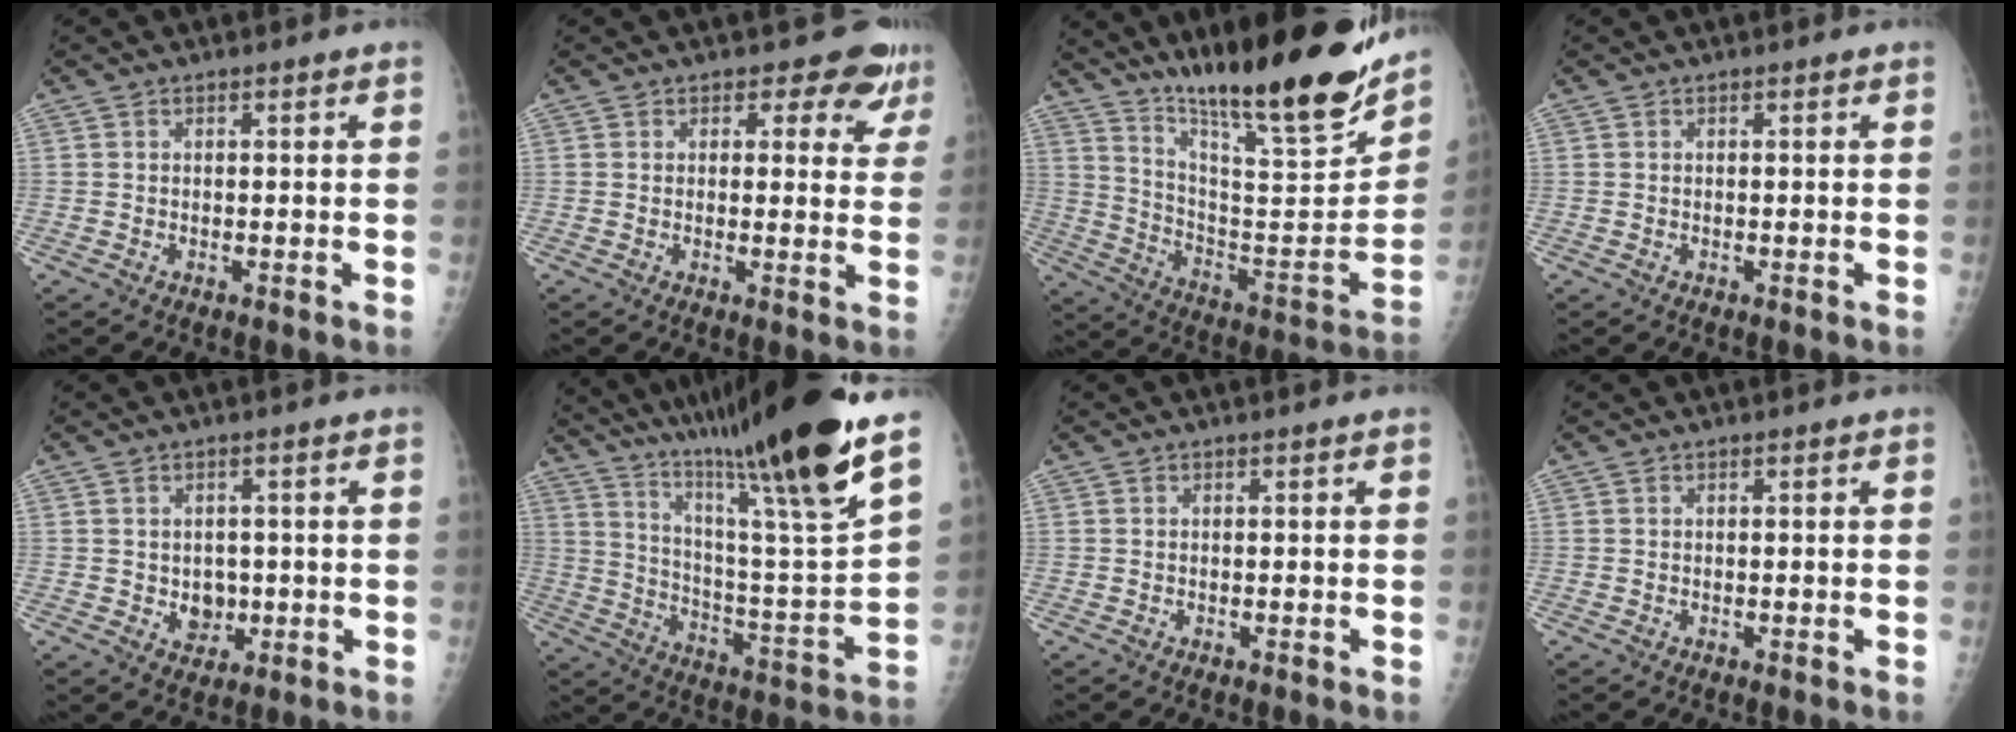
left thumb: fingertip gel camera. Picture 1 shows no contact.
{"total": 6.4, "force": [4.6, 3.7, 2.4], "torque": [0.011, -0.023, 0.040]}
{"total": 25.6, "force": [20.0, 3.0, 15.8], "torque": [-0.229, -0.113, 0.324]}
{"total": 0.0}
{"total": 4.2, "force": [-0.3, 3.5, 2.3], "torque": [-0.010, 0.001, 0.004]}
{"total": 29.6, "force": [21.2, 1.9, 20.6], "torque": [-0.328, -0.095, 0.342]}
{"total": 0.0}
{"total": 0.0}